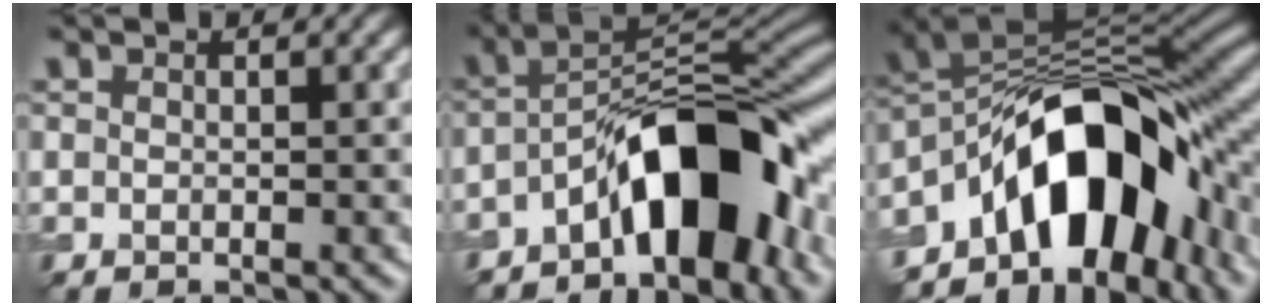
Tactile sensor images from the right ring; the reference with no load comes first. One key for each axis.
{"total": 10.5, "fx": -4.9, "fy": 3.9, "fz": 8.4, "tx": -0.116, "ty": 0.027, "tz": -0.085}
{"total": 13.6, "fx": -5.9, "fy": 7.5, "fz": 9.6, "tx": -0.129, "ty": 0.022, "tz": -0.103}